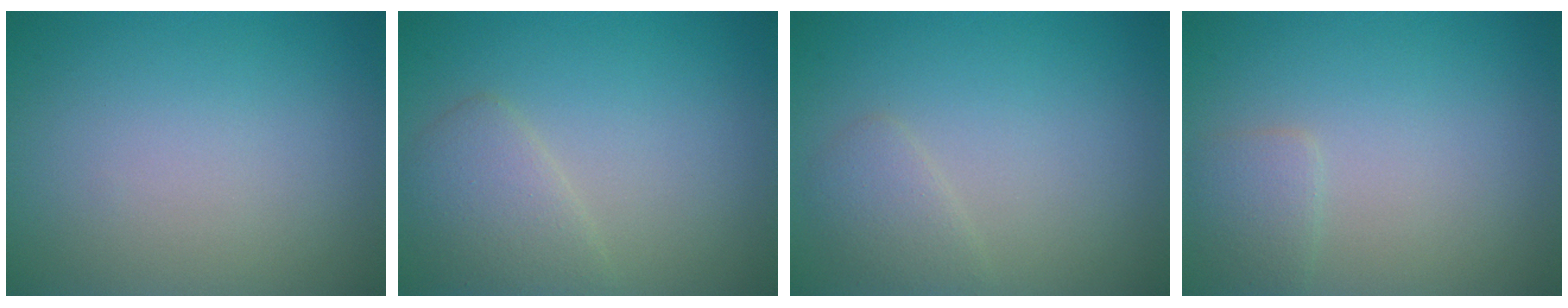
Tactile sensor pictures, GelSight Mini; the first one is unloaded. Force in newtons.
{"total": 2.7, "press": 2.7, "slide": 0.1}
{"total": 1.7, "press": 1.7, "slide": 0.0}
{"total": 1.5, "press": 1.5, "slide": 0.0}